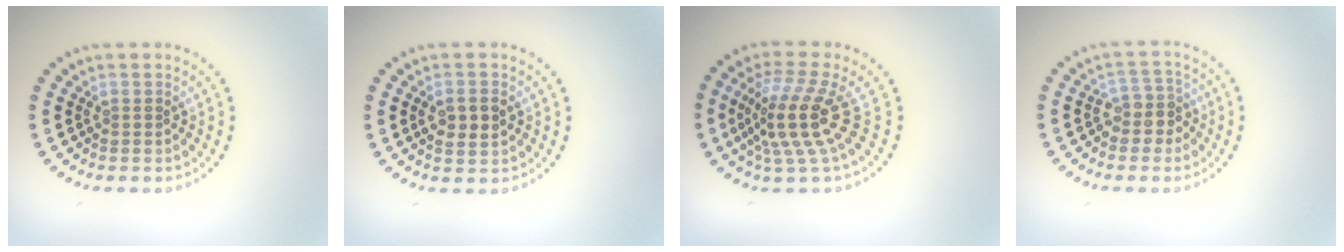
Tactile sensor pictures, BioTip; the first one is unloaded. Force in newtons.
{"total": 2.5, "press": 2.5, "slide": 0.5}
{"total": 4.9, "press": 3.6, "slide": 3.3}
{"total": 2.5, "press": 2.2, "slide": 1.2}